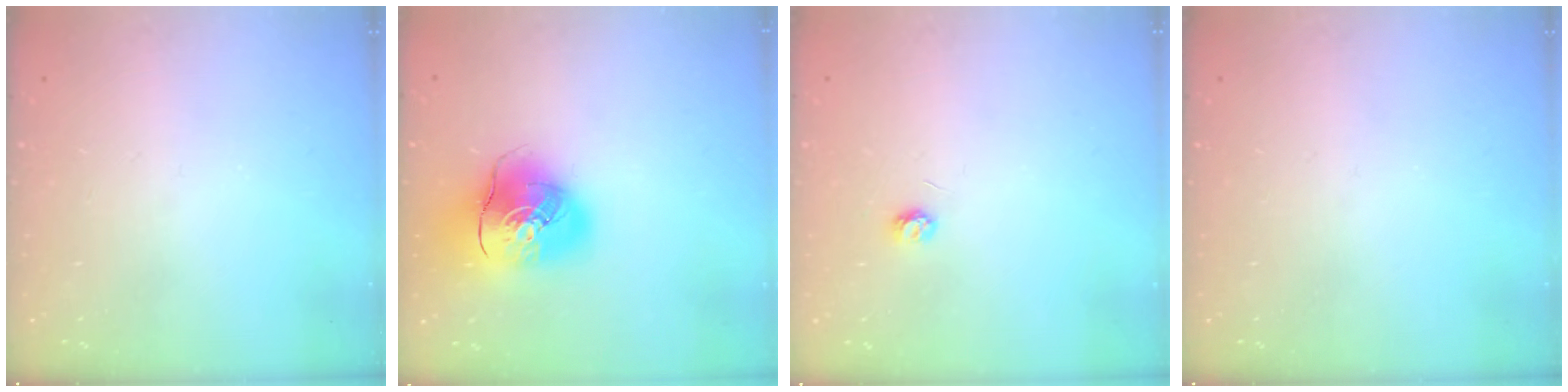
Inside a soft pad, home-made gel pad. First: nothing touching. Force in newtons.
{"total": 14.8, "press": 14.5, "slide": 2.6}
{"total": 3.3, "press": 3.3, "slide": 0.2}
{"total": 0.0}